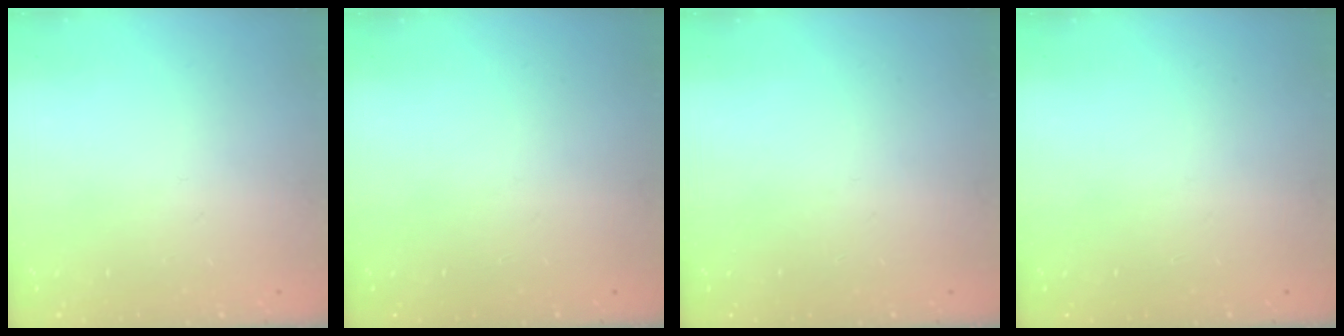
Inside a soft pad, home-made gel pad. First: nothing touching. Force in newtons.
{"total": 0.0}
{"total": 0.0}
{"total": 0.0}